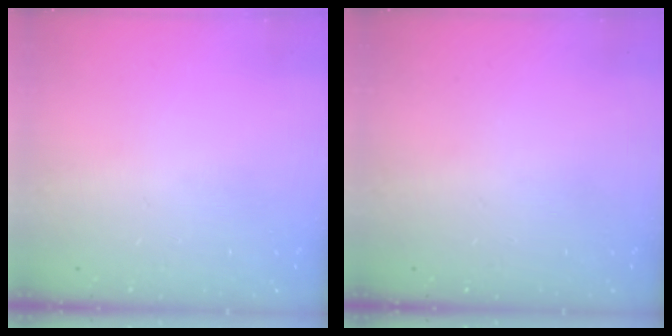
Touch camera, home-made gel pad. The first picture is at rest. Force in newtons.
{"total": 0.0}